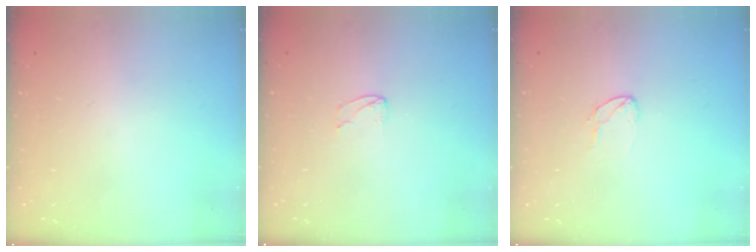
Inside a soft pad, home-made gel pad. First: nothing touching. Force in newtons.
{"total": 2.4, "press": 2.4, "slide": 0.2}
{"total": 4.8, "press": 4.7, "slide": 0.3}